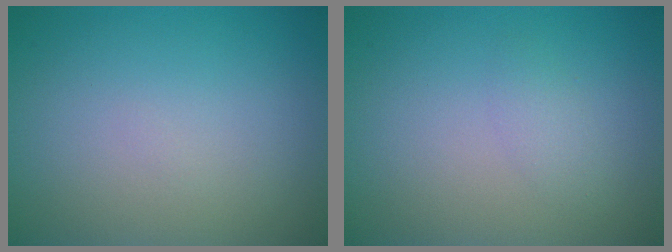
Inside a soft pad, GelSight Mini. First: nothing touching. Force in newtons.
{"total": 1.0, "press": 1.0, "slide": 0.1}